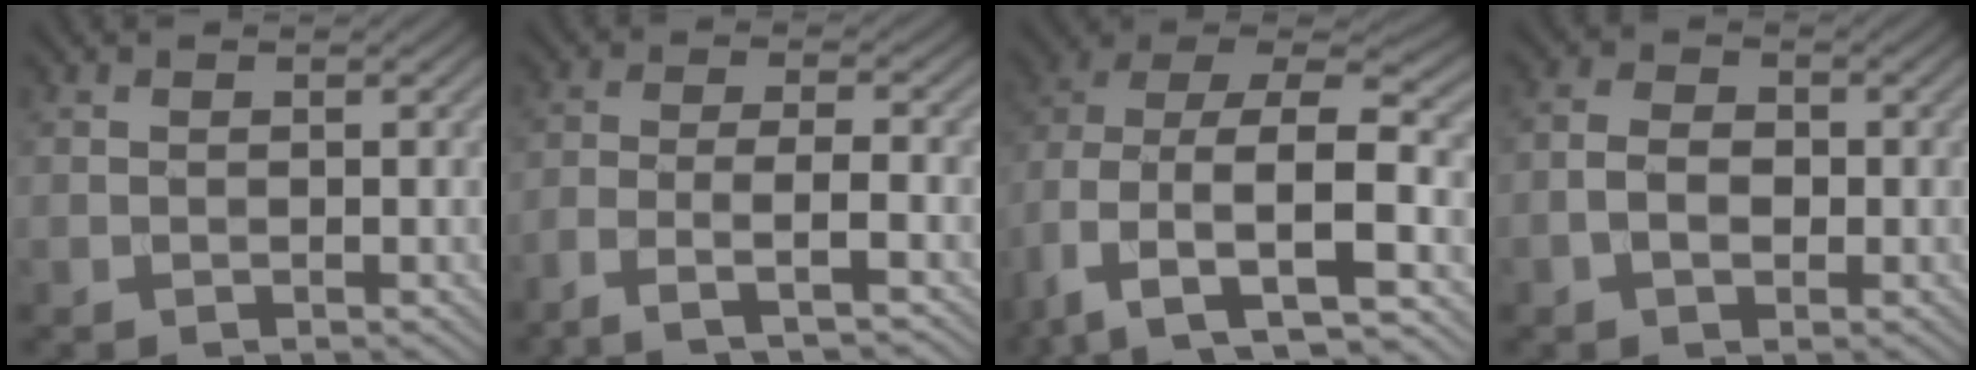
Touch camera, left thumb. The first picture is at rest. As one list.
[{"total": 5.2, "force": [-3.3, 0.9, 4.0], "torque": [-0.066, 0.007, -0.073]}, {"total": 15.2, "force": [-2.3, 9.4, 11.7], "torque": [-0.258, -0.023, -0.026]}, {"total": 3.3, "force": [-1.0, 2.2, 2.3], "torque": [-0.045, 0.004, -0.022]}]